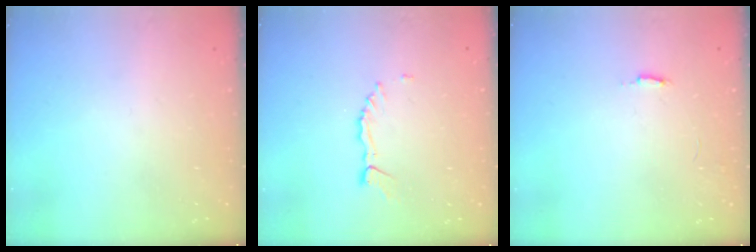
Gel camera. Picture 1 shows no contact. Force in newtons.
{"total": 2.7, "press": 2.7, "slide": 0.3}
{"total": 3.8, "press": 3.8, "slide": 0.3}